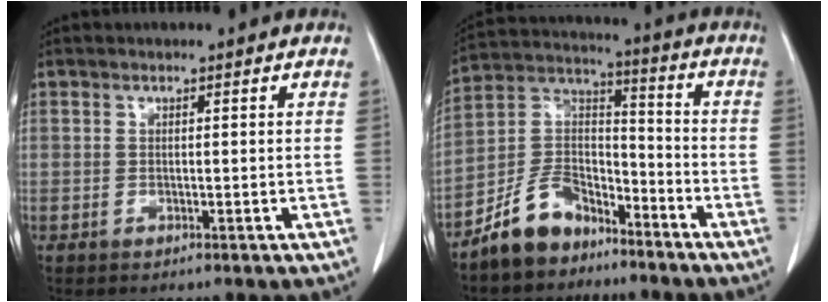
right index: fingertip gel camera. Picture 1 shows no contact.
{"total": 10.3, "force": [-7.7, 5.8, 3.8], "torque": [-0.079, 0.033, -0.149]}